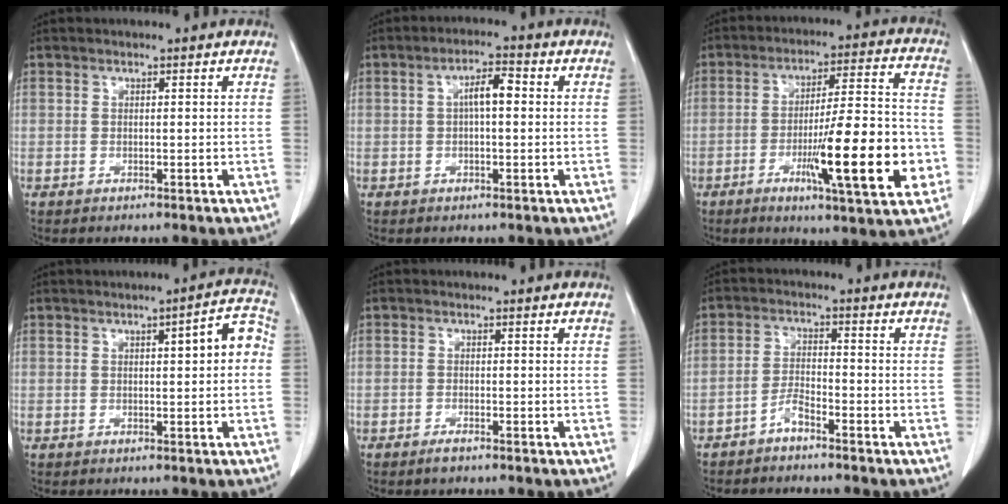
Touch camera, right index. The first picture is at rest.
{"total": 4.1, "force": [0.5, 1.1, 4.0], "torque": [-0.069, 0.014, 0.004]}
{"total": 17.2, "force": [-5.2, 1.7, 16.3], "torque": [-0.245, -0.004, -0.077]}
{"total": 4.9, "force": [0.4, 1.0, 4.8], "torque": [-0.059, 0.020, 0.001]}
{"total": 1.3, "force": [-1.1, 0.2, 0.7], "torque": [-0.016, -0.002, -0.018]}
{"total": 2.9, "force": [-2.4, 0.5, 1.5], "torque": [-0.030, 0.004, -0.049]}